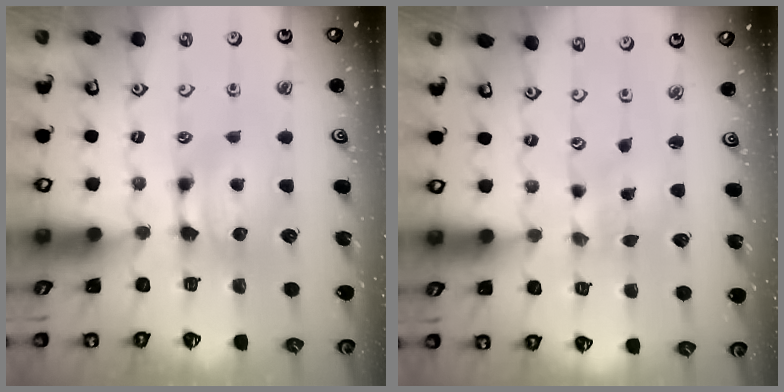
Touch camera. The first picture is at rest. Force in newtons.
{"total": 5.0, "press": 4.9, "slide": 0.7}